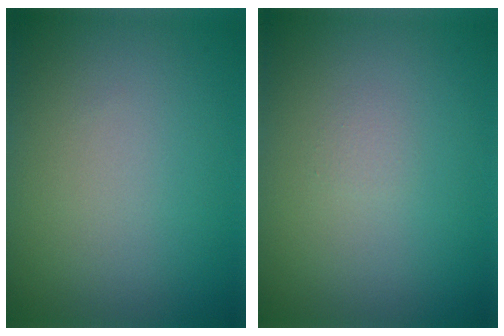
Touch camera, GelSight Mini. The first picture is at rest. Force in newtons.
{"total": 0.5, "press": 0.5, "slide": 0.1}